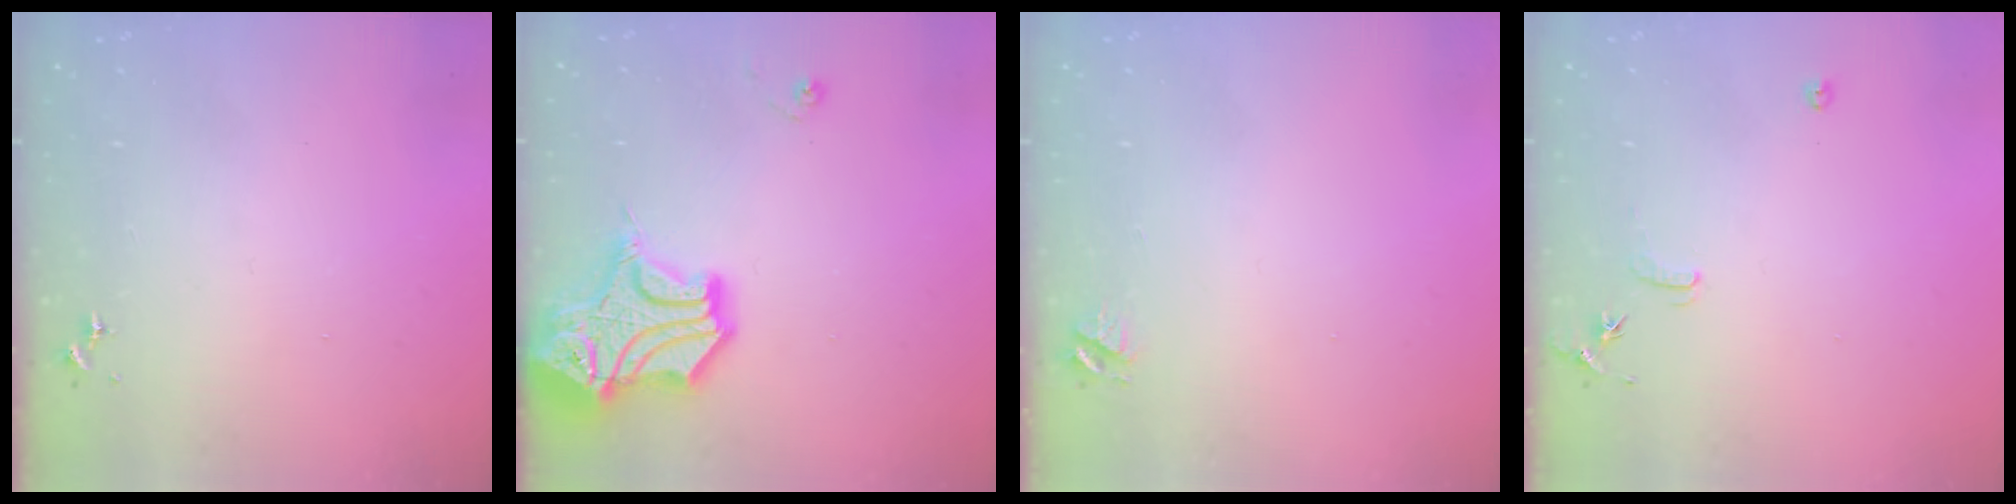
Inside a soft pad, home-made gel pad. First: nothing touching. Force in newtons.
{"total": 17.1, "press": 16.9, "slide": 2.2}
{"total": 4.0, "press": 3.9, "slide": 0.4}
{"total": 6.9, "press": 6.9, "slide": 0.7}